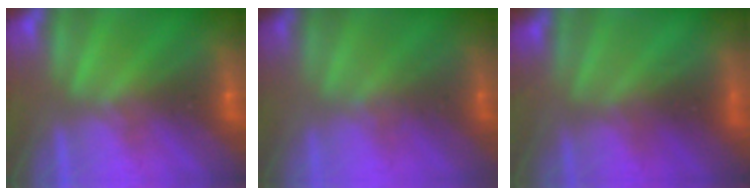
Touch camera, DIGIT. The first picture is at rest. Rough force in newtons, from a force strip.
{"total": 1.8}
{"total": 6.1}